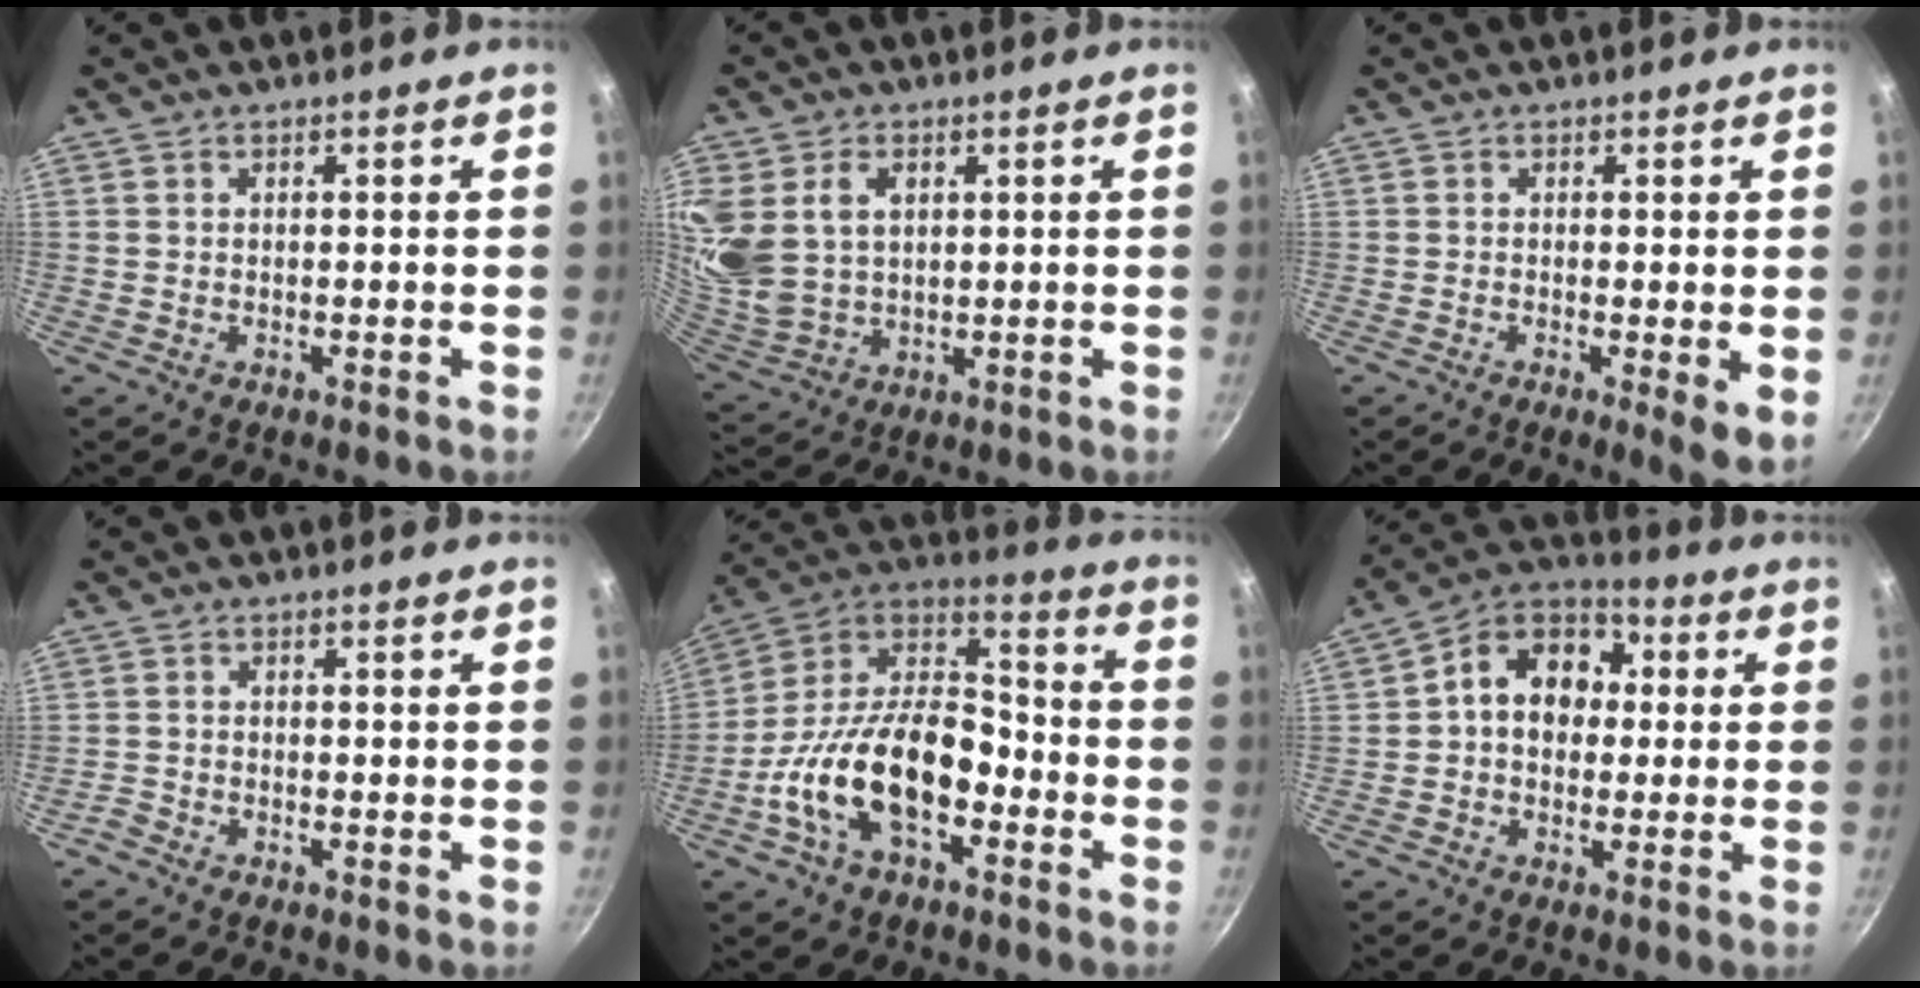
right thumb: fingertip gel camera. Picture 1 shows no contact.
{"total": 14.7, "force": [4.2, 10.9, 8.9], "torque": [-0.189, -0.016, 0.096]}
{"total": 3.8, "force": [-0.5, 0.3, 3.8], "torque": [-0.048, -0.019, -0.005]}
{"total": 1.6, "force": [-1.4, 0.7, 0.5], "torque": [-0.026, 0.013, -0.030]}
{"total": 20.1, "force": [-6.9, 11.2, 15.2], "torque": [-0.252, 0.058, -0.142]}
{"total": 12.3, "force": [1.1, 9.6, 7.5], "torque": [-0.077, 0.031, -0.006]}